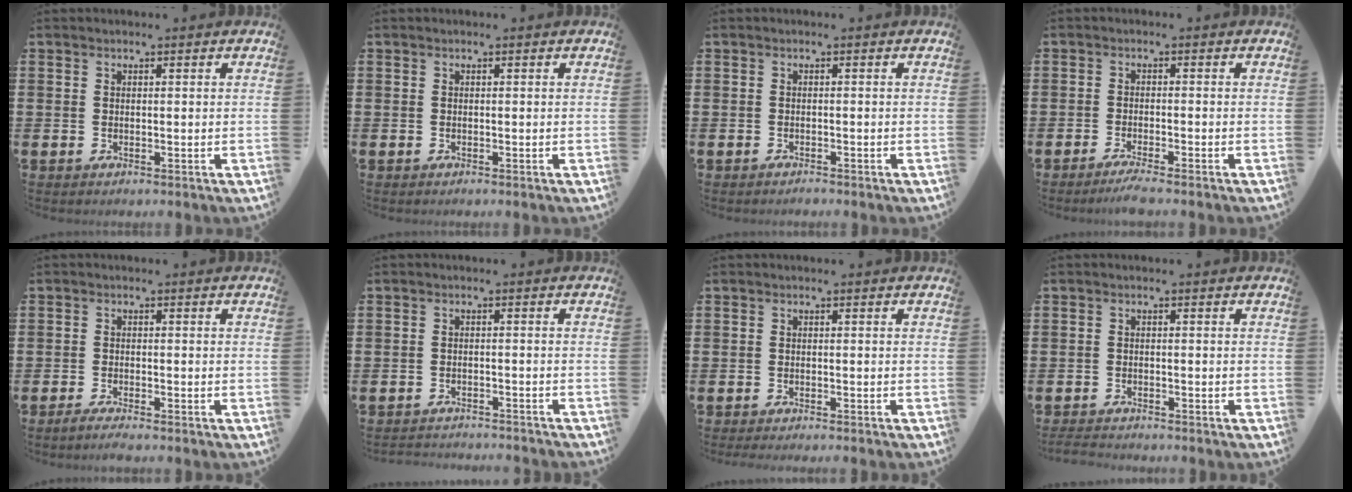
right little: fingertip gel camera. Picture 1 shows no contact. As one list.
[{"total": 0.0}, {"total": 0.5, "force": [-0.5, 0.1, -0.1], "torque": [-0.003, -0.001, -0.010]}, {"total": 2.2, "force": [-1.7, 0.0, 1.4], "torque": [-0.024, 0.002, -0.031]}, {"total": 1.4, "force": [-1.2, 0.0, 0.7], "torque": [-0.013, 0.002, -0.024]}, {"total": 1.8, "force": [-1.8, -0.1, -0.2], "torque": [-0.001, 0.003, -0.040]}, {"total": 0.8, "force": [-0.7, -0.1, 0.2], "torque": [-0.002, -0.003, -0.014]}, {"total": 1.4, "force": [-1.4, 0.1, 0.3], "torque": [-0.007, 0.004, -0.029]}]